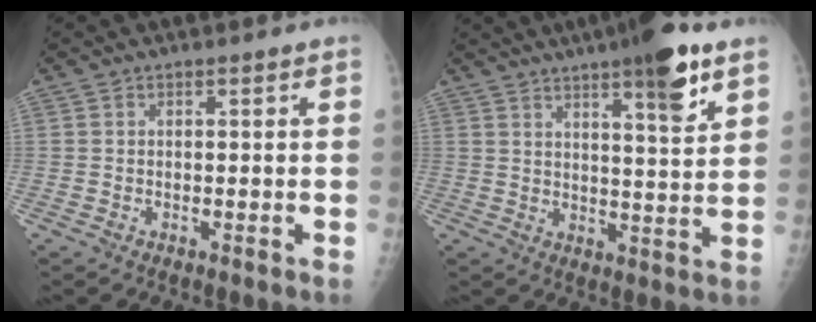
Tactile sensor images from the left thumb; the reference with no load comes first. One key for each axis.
{"total": 12.0, "fx": 7.3, "fy": 2.1, "fz": 9.4, "tx": -0.125, "ty": -0.035, "tz": 0.103}